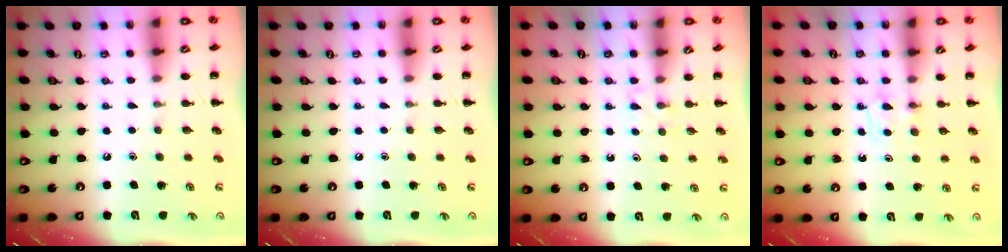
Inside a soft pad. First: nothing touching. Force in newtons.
{"total": 0.0}
{"total": 2.2, "press": 2.0, "slide": 1.0}
{"total": 3.8, "press": 3.5, "slide": 1.5}